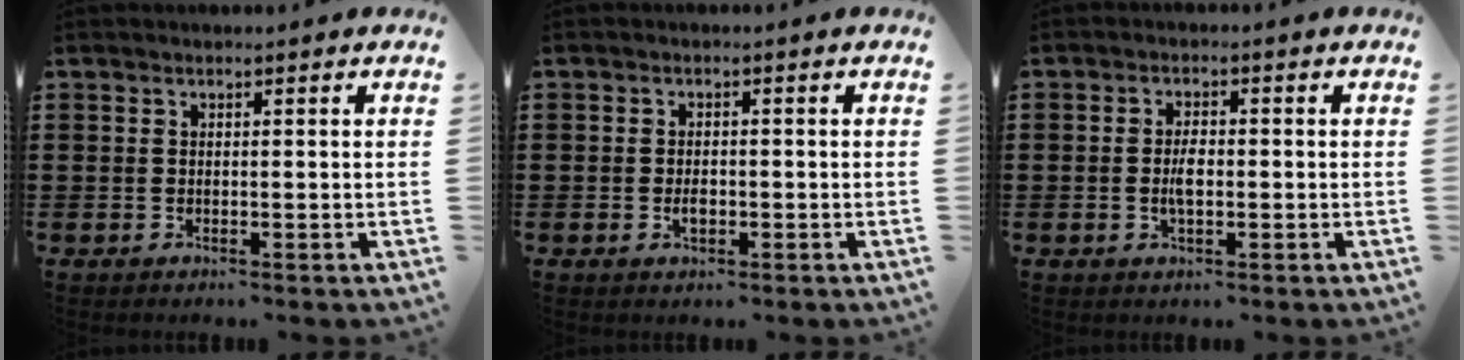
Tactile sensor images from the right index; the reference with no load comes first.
{"total": 1.9, "force": [-0.5, 0.8, 1.6], "torque": [-0.032, -0.004, -0.006]}
{"total": 3.2, "force": [-0.4, 1.3, 2.9], "torque": [-0.062, -0.002, -0.009]}